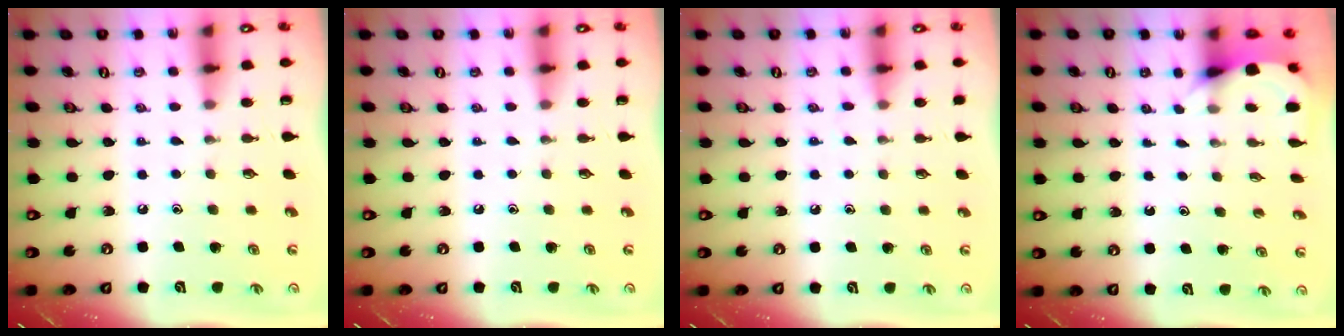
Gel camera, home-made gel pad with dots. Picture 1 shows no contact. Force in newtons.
{"total": 0.0}
{"total": 6.0, "press": 6.0, "slide": 0.8}
{"total": 3.6, "press": 3.6, "slide": 0.3}